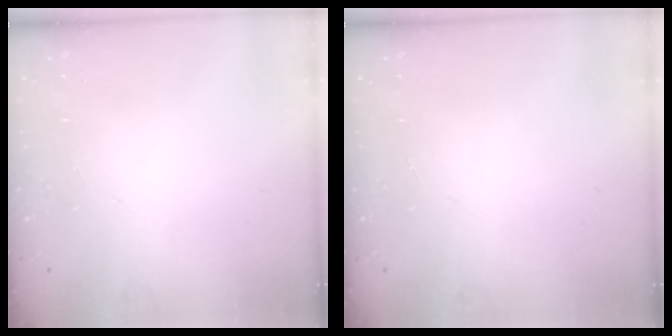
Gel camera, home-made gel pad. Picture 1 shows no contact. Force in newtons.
{"total": 0.0}